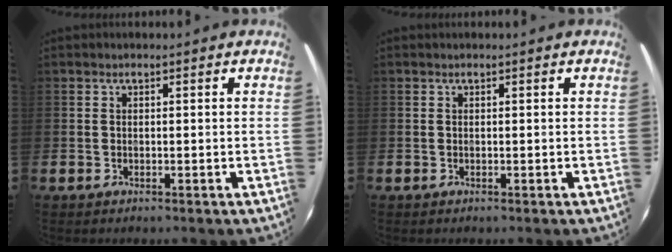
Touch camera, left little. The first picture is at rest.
{"total": 0.0}